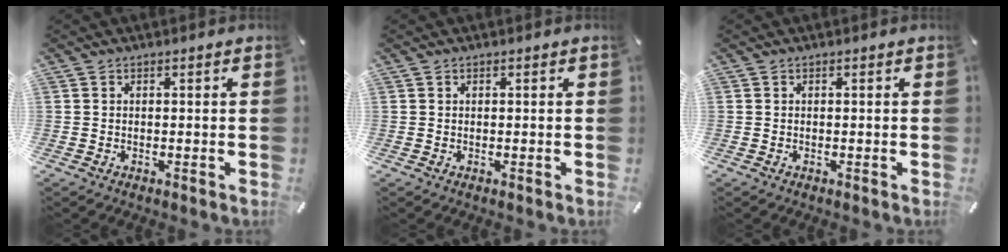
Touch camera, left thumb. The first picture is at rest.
{"total": 0.0}
{"total": 0.0}